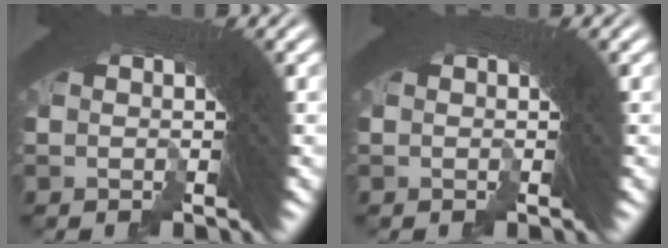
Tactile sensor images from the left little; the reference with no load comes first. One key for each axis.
{"total": 0.0}